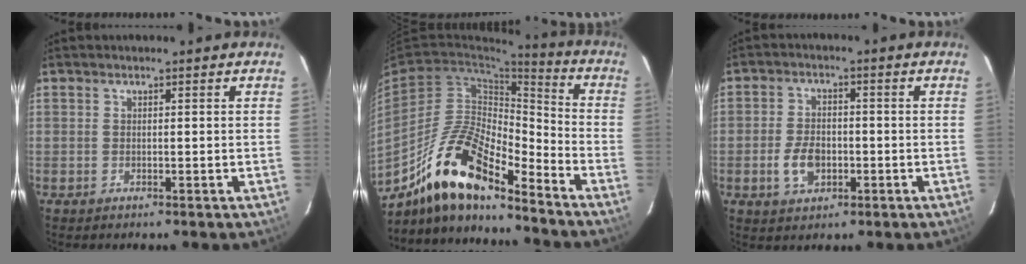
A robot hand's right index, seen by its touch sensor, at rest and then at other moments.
{"total": 17.4, "force": [-12.4, 5.1, 11.2], "torque": [-0.206, 0.001, -0.235]}
{"total": 6.2, "force": [-1.9, 4.1, 4.3], "torque": [-0.089, 0.006, -0.028]}